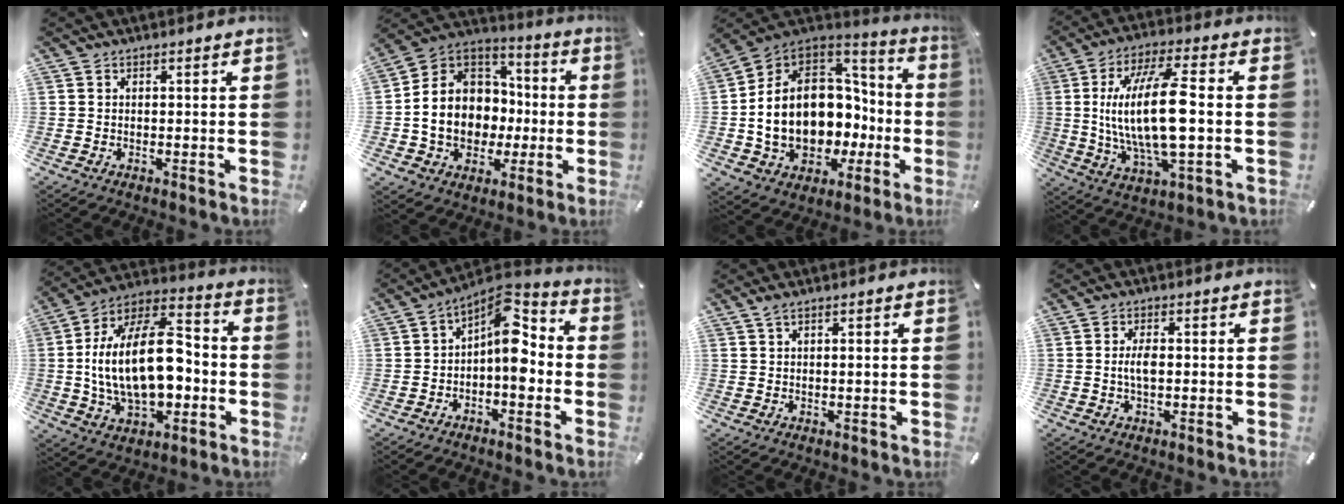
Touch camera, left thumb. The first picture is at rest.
{"total": 14.1, "force": [-2.6, 12.4, 6.2], "torque": [-0.145, 0.008, -0.039]}
{"total": 19.1, "force": [-1.5, 15.0, 11.8], "torque": [-0.241, -0.012, -0.014]}
{"total": 19.3, "force": [0.5, 6.4, 18.2], "torque": [-0.381, -0.011, -0.002]}
{"total": 24.3, "force": [-0.9, 14.2, 19.7], "torque": [-0.366, -0.003, -0.016]}
{"total": 10.1, "force": [0.8, 5.4, 8.5], "torque": [-0.137, -0.026, 0.010]}
{"total": 1.5, "force": [0.6, 0.1, 1.4], "torque": [-0.030, 0.000, 0.009]}
{"total": 3.3, "force": [-0.1, 1.4, 3.0], "torque": [-0.066, -0.001, -0.004]}